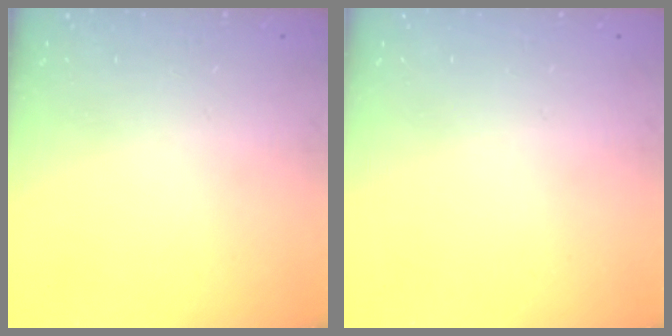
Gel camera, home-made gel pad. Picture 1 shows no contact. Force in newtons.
{"total": 0.0}